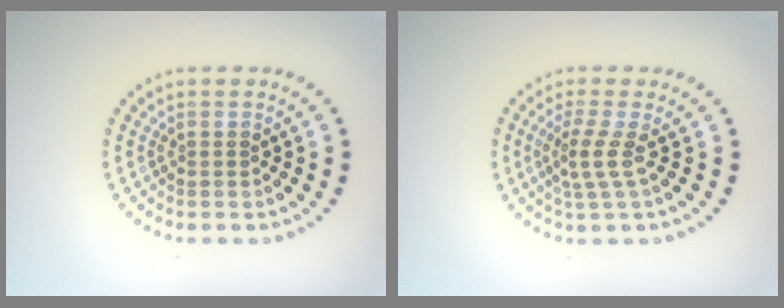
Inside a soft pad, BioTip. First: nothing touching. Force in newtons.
{"total": 2.3, "press": 1.5, "slide": 1.6}